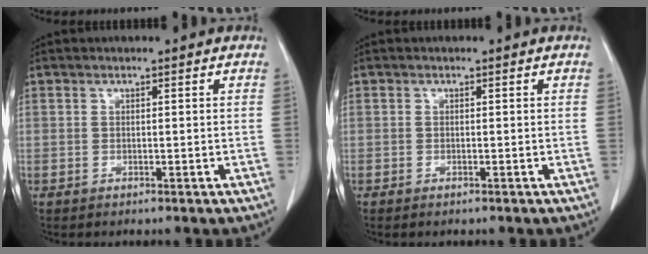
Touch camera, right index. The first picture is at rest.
{"total": 1.0, "force": [-0.5, 0.5, 0.7], "torque": [-0.017, -0.001, -0.004]}